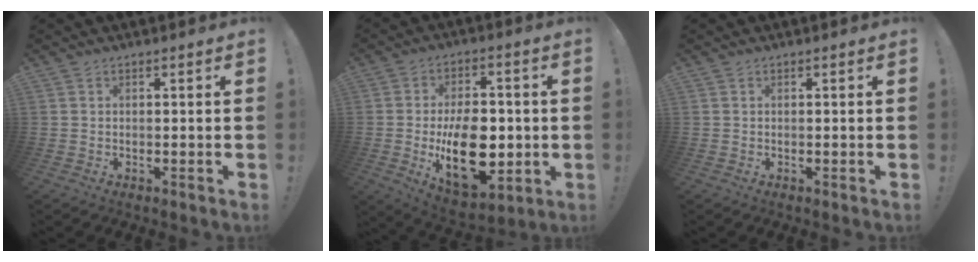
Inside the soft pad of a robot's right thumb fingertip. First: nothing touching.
{"total": 19.9, "force": [-2.7, 12.1, 15.6], "torque": [-0.245, -0.010, -0.035]}
{"total": 0.0}